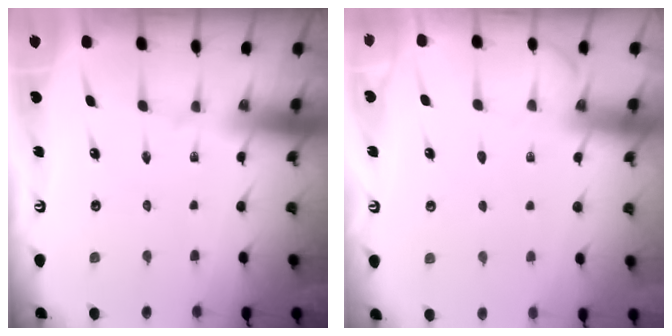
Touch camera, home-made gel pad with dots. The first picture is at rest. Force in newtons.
{"total": 2.3, "press": 2.3, "slide": 0.3}